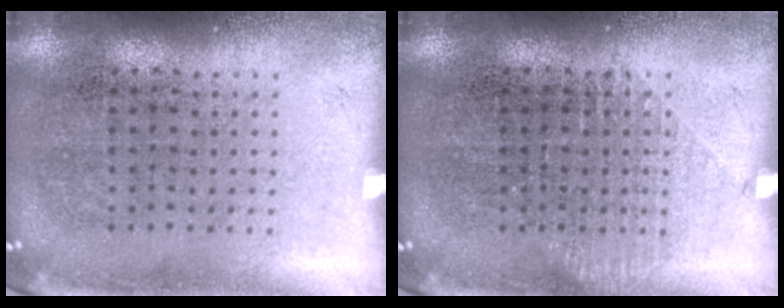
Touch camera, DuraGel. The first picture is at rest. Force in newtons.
{"total": 0.8, "press": 0.8, "slide": 0.3}